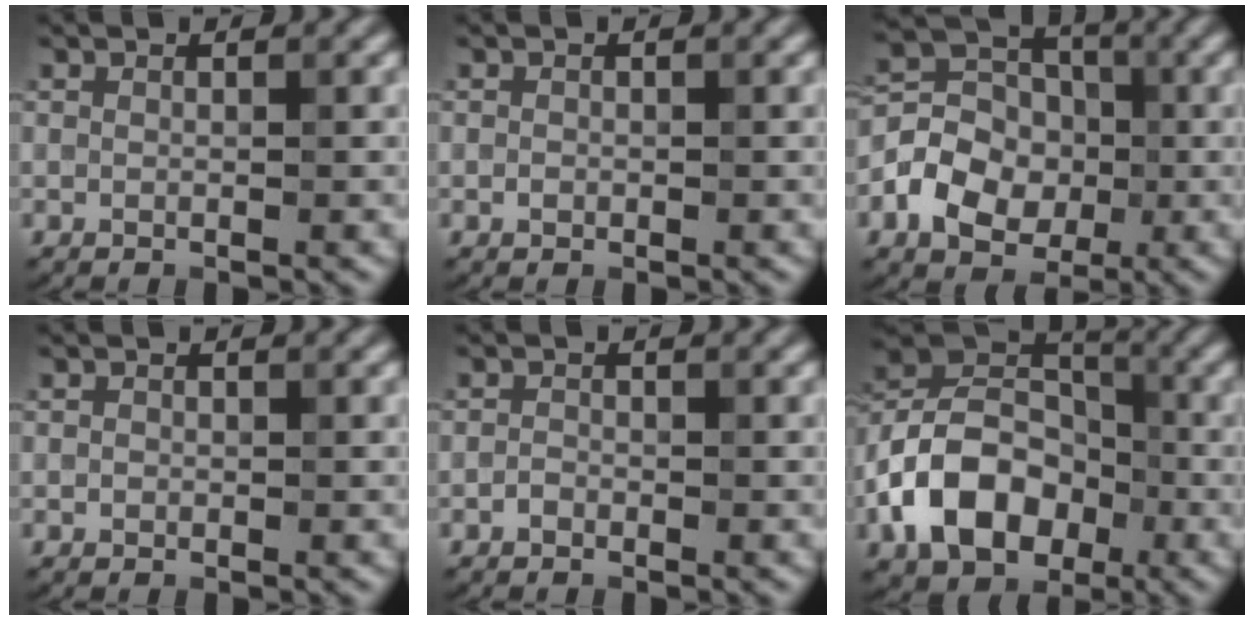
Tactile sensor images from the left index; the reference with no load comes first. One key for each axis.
{"total": 0.5, "fx": -0.1, "fy": 0.4, "fz": 0.2, "tx": -0.002, "ty": -0.003, "tz": -0.004}
{"total": 6.6, "fx": -1.9, "fy": 5.2, "fz": 3.6, "tx": -0.063, "ty": 0.002, "tz": -0.046}
{"total": 0.5, "fx": -0.1, "fy": 0.5, "fz": 0.2, "tx": 0.000, "ty": -0.003, "tz": -0.003}
{"total": 0.8, "fx": -0.5, "fy": 0.5, "fz": 0.3, "tx": -0.004, "ty": 0.000, "tz": -0.012}
{"total": 9.5, "fx": -3.3, "fy": 6.7, "fz": 5.8, "tx": -0.100, "ty": 0.008, "tz": -0.077}